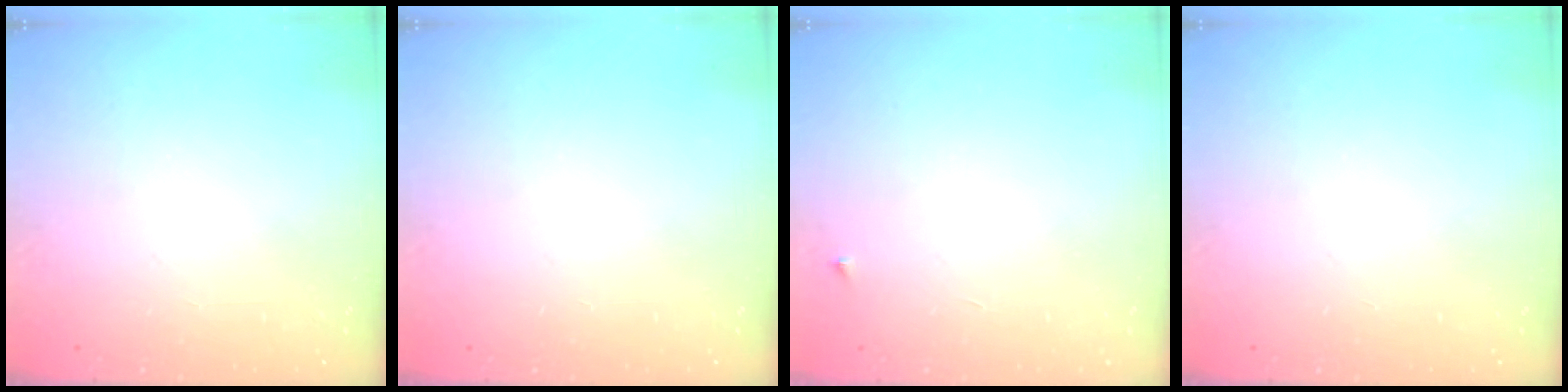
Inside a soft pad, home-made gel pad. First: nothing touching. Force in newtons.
{"total": 0.0}
{"total": 2.3, "press": 2.3, "slide": 0.3}
{"total": 0.0}